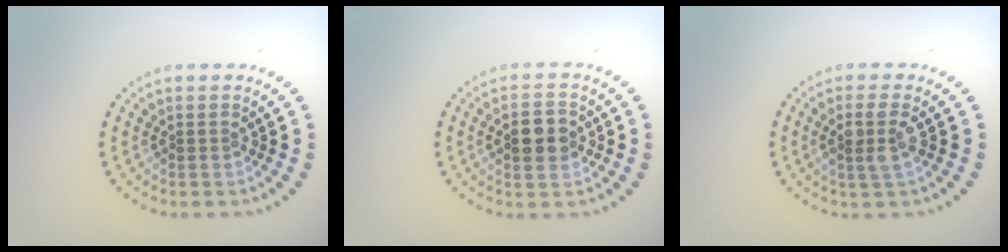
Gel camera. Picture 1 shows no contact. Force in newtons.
{"total": 3.6, "press": 3.6, "slide": 0.1}
{"total": 2.2, "press": 2.0, "slide": 1.0}